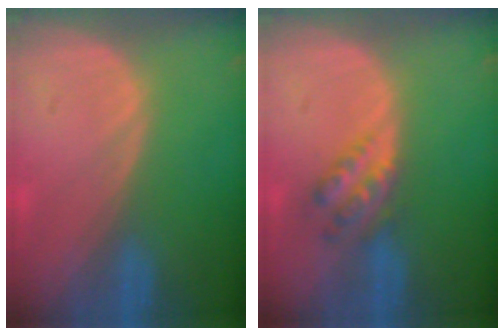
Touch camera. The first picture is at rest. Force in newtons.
{"total": 4.5, "press": 4.0, "slide": 2.0}